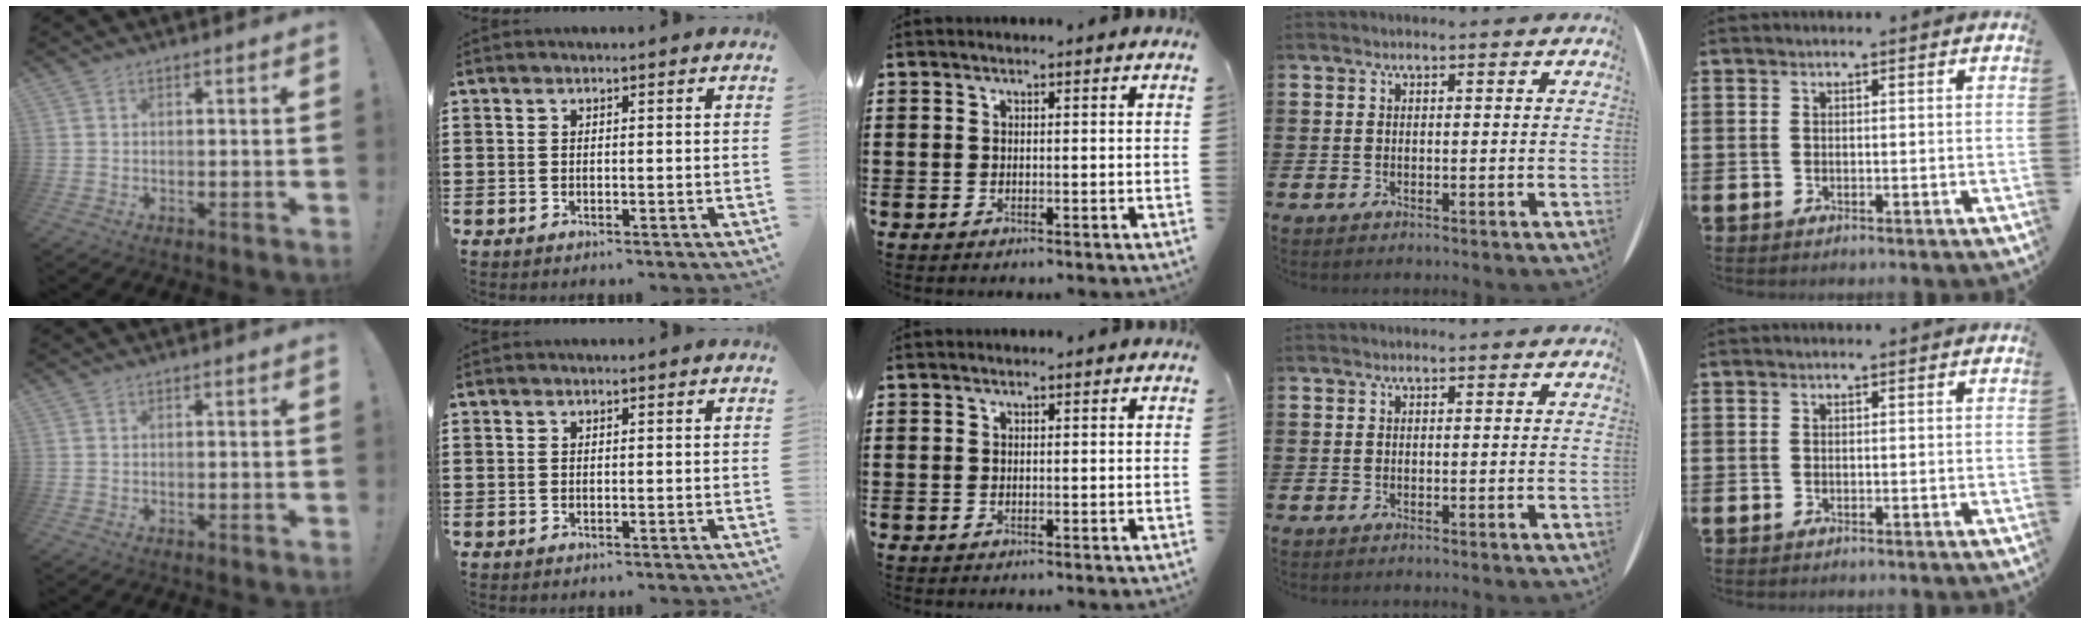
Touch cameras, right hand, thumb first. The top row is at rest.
{}